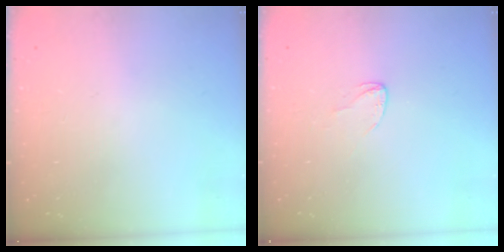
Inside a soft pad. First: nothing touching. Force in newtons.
{"total": 3.3, "press": 3.3, "slide": 0.2}